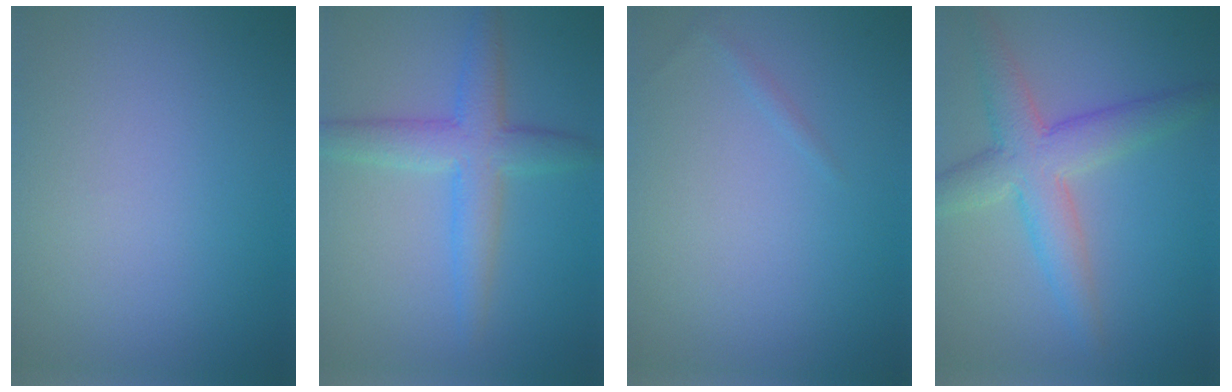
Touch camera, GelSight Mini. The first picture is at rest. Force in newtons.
{"total": 4.4, "press": 4.4, "slide": 0.1}
{"total": 0.5, "press": 0.5, "slide": 0.0}
{"total": 5.3, "press": 5.3, "slide": 0.1}